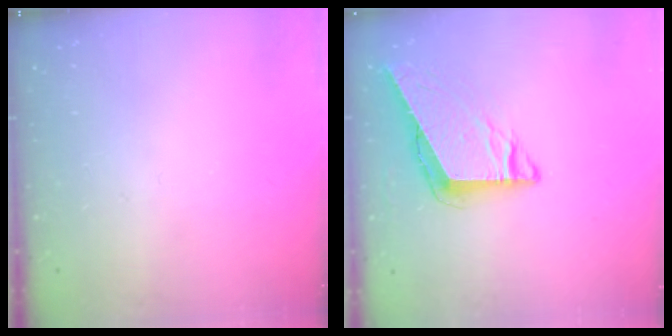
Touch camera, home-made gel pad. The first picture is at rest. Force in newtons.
{"total": 7.7, "press": 7.7, "slide": 0.3}